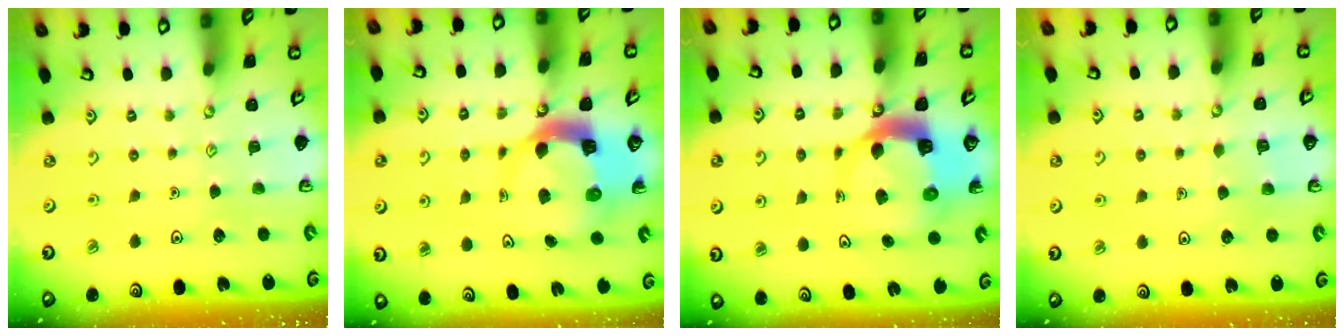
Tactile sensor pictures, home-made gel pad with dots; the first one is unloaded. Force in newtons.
{"total": 7.3, "press": 7.3, "slide": 0.9}
{"total": 8.2, "press": 8.1, "slide": 1.1}
{"total": 3.3, "press": 3.3, "slide": 0.3}